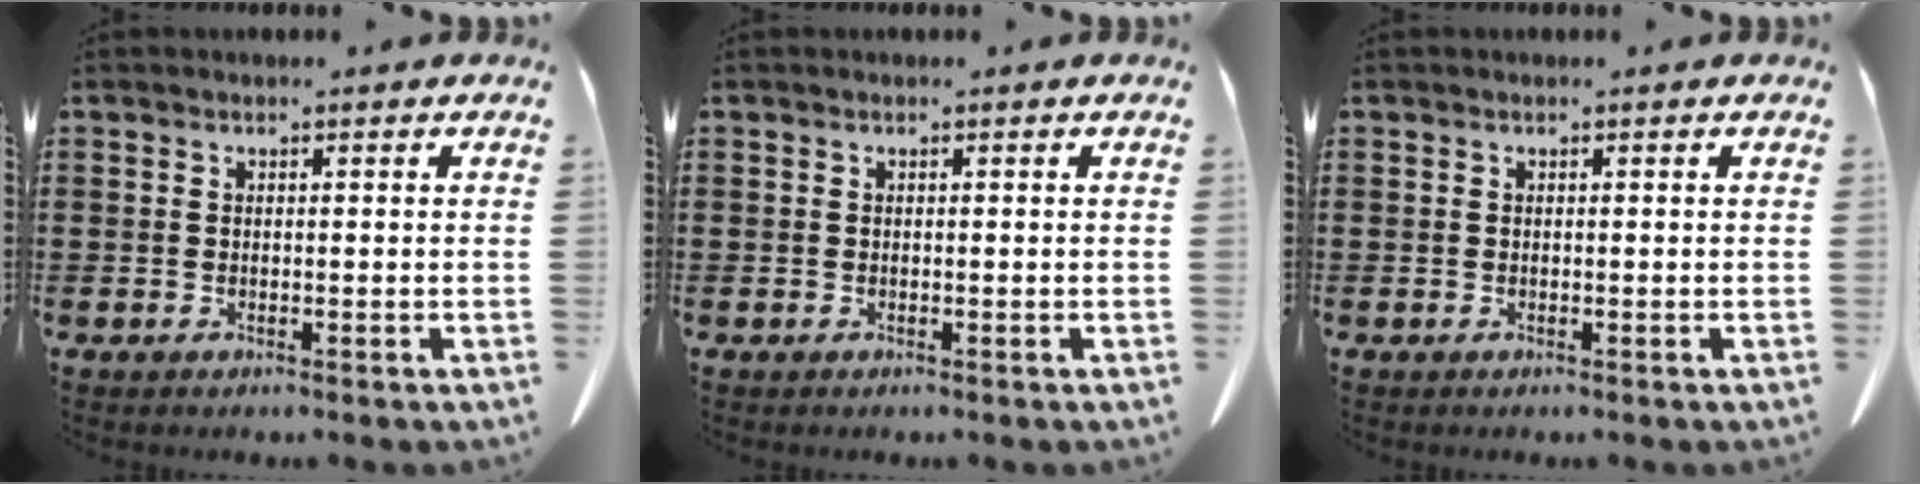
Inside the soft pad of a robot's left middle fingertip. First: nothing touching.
{"total": 0.0}
{"total": 0.0}